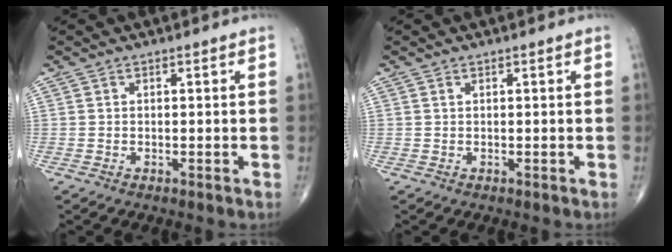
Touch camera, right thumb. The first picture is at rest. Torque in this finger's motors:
{"motor_torque": [0.01, 0.01, 0.10, 0.41, -0.01]}